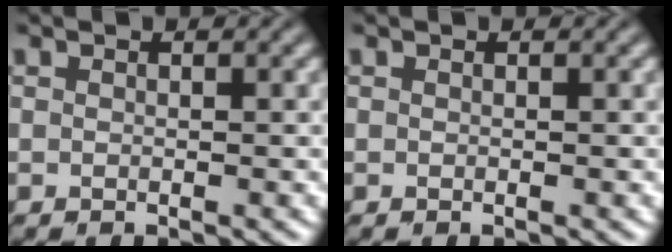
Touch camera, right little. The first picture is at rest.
{"total": 0.0}